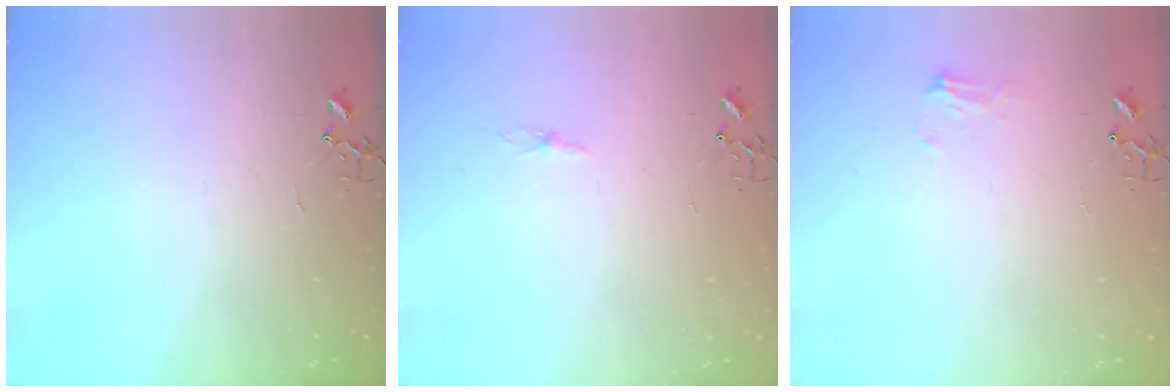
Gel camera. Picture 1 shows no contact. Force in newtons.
{"total": 2.2, "press": 2.2, "slide": 0.3}
{"total": 7.1, "press": 7.1, "slide": 0.2}